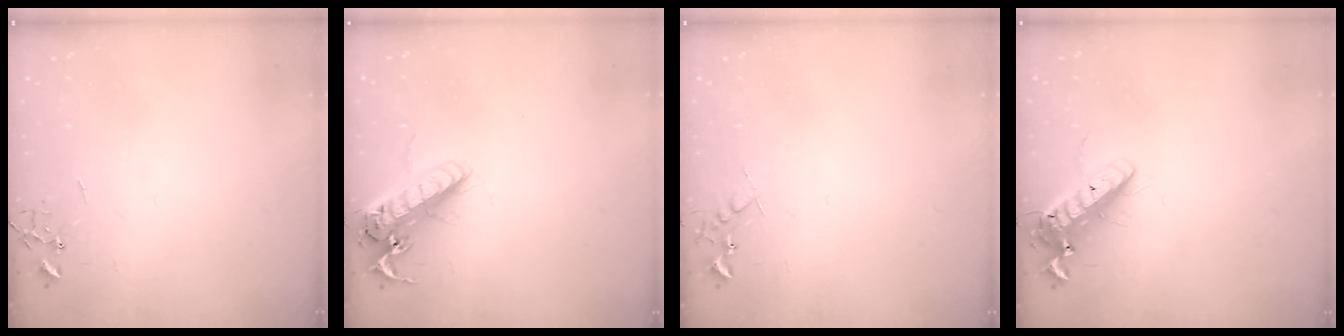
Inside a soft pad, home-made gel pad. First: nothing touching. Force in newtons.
{"total": 17.4, "press": 17.1, "slide": 3.3}
{"total": 6.6, "press": 6.5, "slide": 0.7}
{"total": 14.7, "press": 14.4, "slide": 2.9}